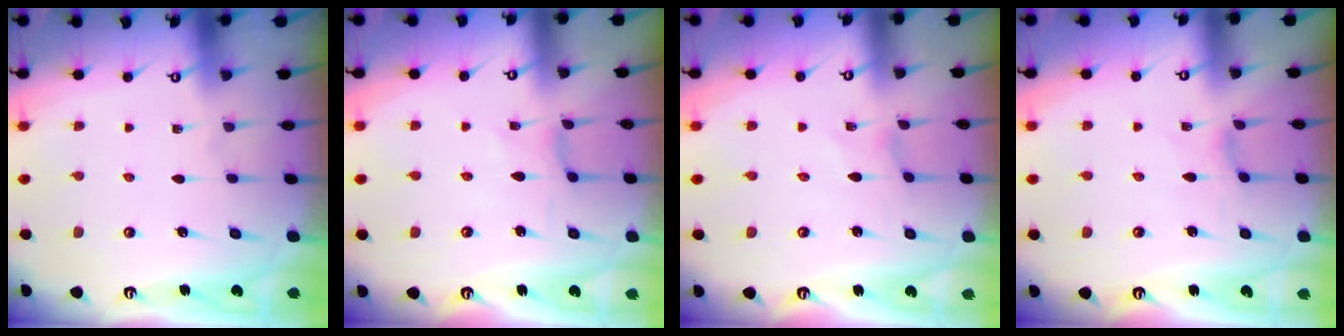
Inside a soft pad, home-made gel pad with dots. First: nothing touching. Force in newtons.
{"total": 1.6, "press": 1.6, "slide": 0.1}
{"total": 0.7, "press": 0.6, "slide": 0.1}
{"total": 1.2, "press": 1.2, "slide": 0.3}